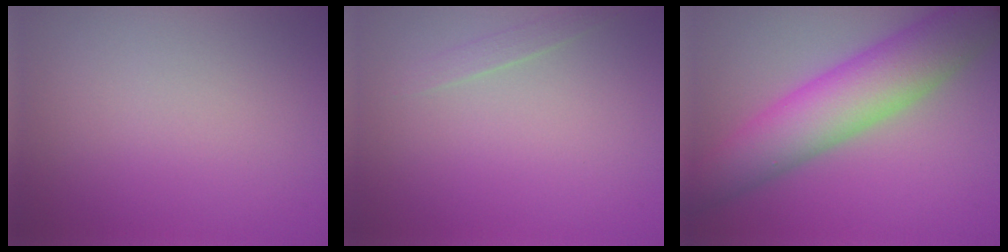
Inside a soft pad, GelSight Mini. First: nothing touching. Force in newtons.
{"total": 0.8, "press": 0.8, "slide": 0.0}
{"total": 8.4, "press": 8.4, "slide": 0.4}